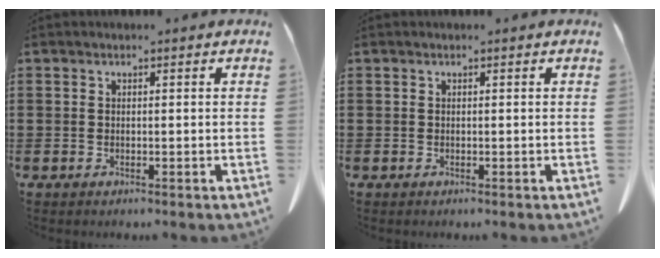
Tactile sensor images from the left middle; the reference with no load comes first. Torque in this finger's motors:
{"motor_torque": [0.00, 0.00, 0.00, 0.00]}